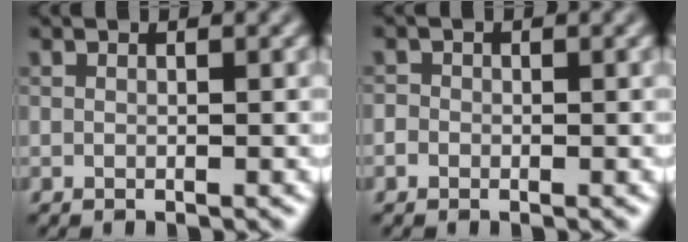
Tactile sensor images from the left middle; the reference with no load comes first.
{"total": 0.8, "force": [-0.3, 0.8, 0.2], "torque": [-0.001, -0.004, -0.007]}